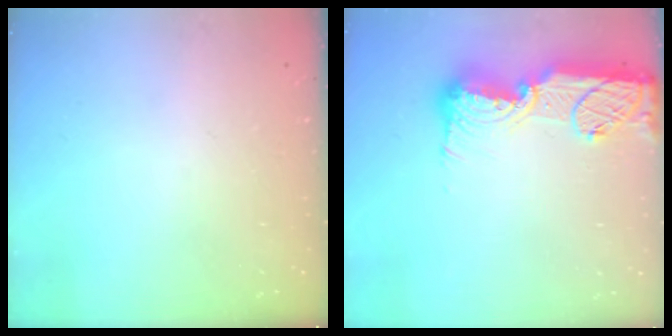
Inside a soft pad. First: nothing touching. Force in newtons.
{"total": 17.3, "press": 17.2, "slide": 1.5}